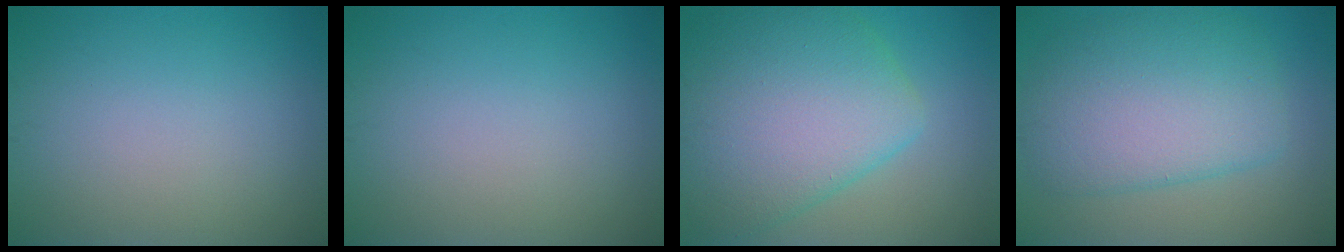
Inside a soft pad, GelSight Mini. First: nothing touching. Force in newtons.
{"total": 0.0}
{"total": 9.9, "press": 9.9, "slide": 0.3}
{"total": 7.7, "press": 7.7, "slide": 0.3}